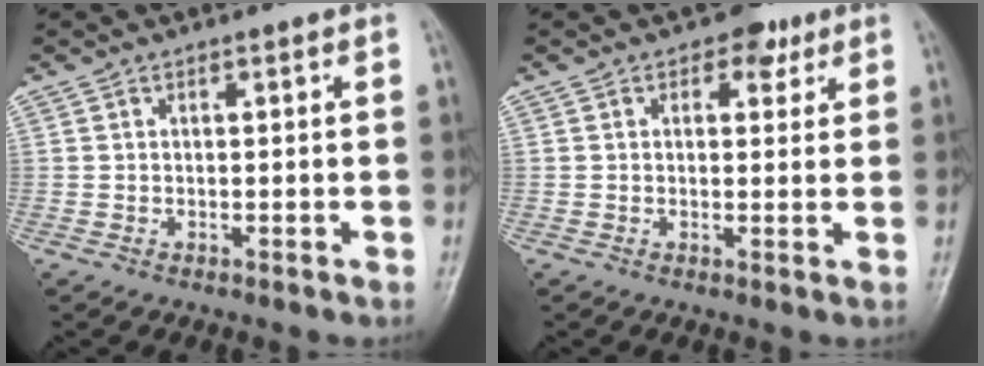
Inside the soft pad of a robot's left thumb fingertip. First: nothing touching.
{"total": 3.6, "force": [1.9, 2.5, 1.9], "torque": [-0.001, -0.003, 0.020]}